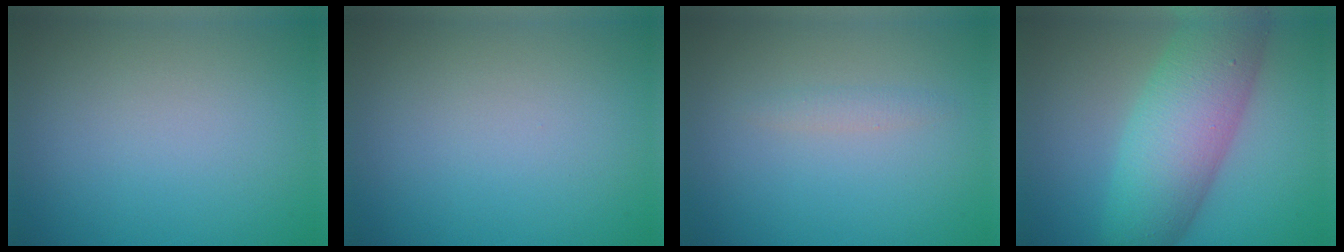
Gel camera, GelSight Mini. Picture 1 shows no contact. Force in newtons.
{"total": 0.0}
{"total": 0.9, "press": 0.9, "slide": 0.0}
{"total": 9.4, "press": 9.4, "slide": 0.3}